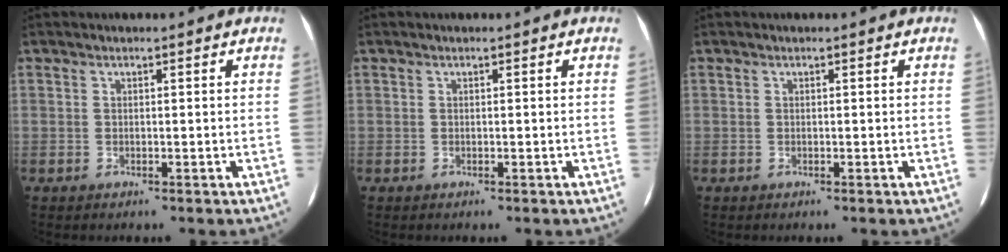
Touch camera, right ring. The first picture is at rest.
{"total": 0.0}
{"total": 0.0}